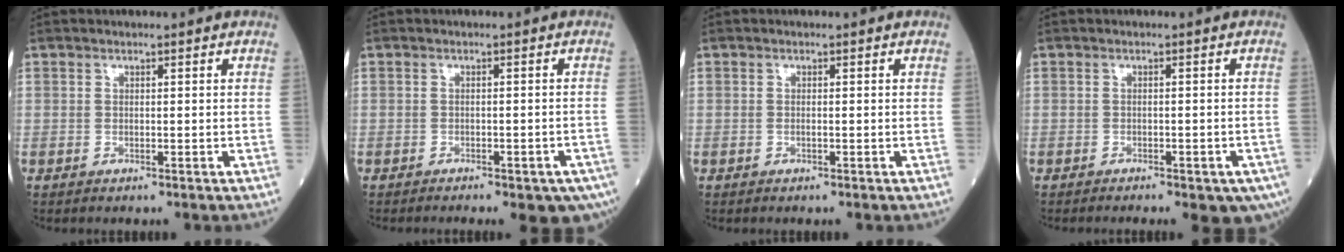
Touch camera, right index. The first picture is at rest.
{"total": 9.6, "force": [-6.8, 2.9, 6.0], "torque": [-0.066, -0.005, -0.082]}
{"total": 0.5, "force": [-0.1, 0.1, 0.5], "torque": [-0.012, -0.001, -0.001]}
{"total": 9.1, "force": [-6.3, 2.8, 5.9], "torque": [-0.069, -0.008, -0.077]}